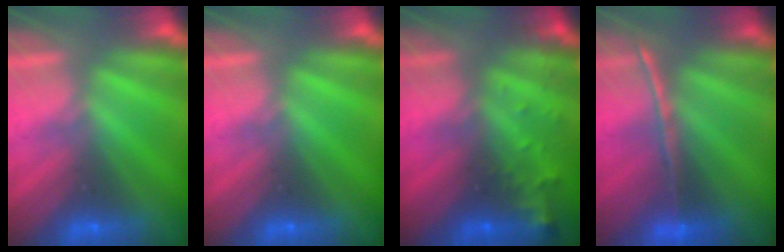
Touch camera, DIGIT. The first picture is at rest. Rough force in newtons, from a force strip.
{"total": 0.0}
{"total": 6.8}
{"total": 1.6}